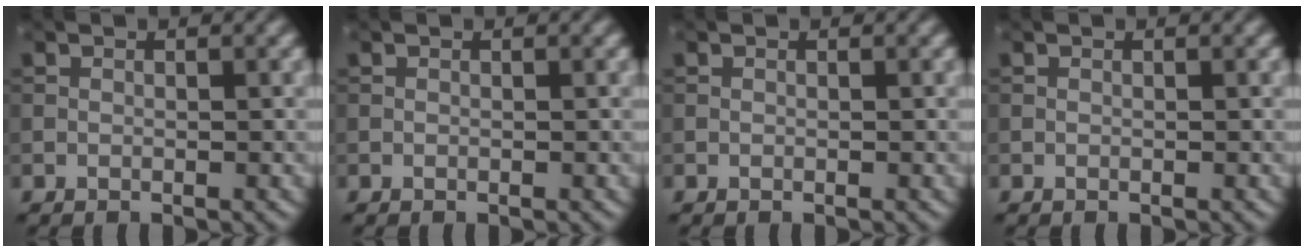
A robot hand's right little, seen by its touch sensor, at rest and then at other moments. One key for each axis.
{"total": 0.0}
{"total": 0.0}
{"total": 0.0}